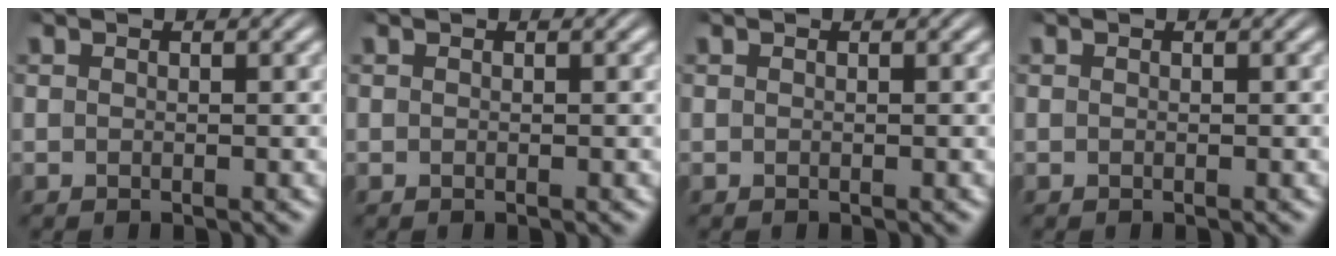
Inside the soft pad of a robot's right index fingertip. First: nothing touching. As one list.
[{"total": 0.0}, {"total": 0.0}, {"total": 0.0}]